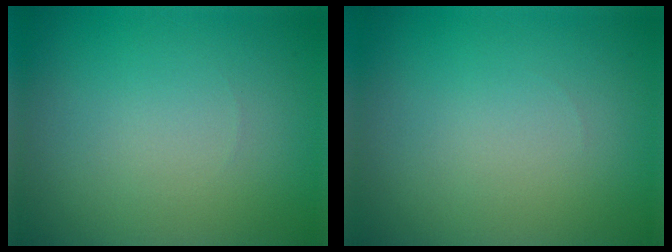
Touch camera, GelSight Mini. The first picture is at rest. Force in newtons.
{"total": 0.0}